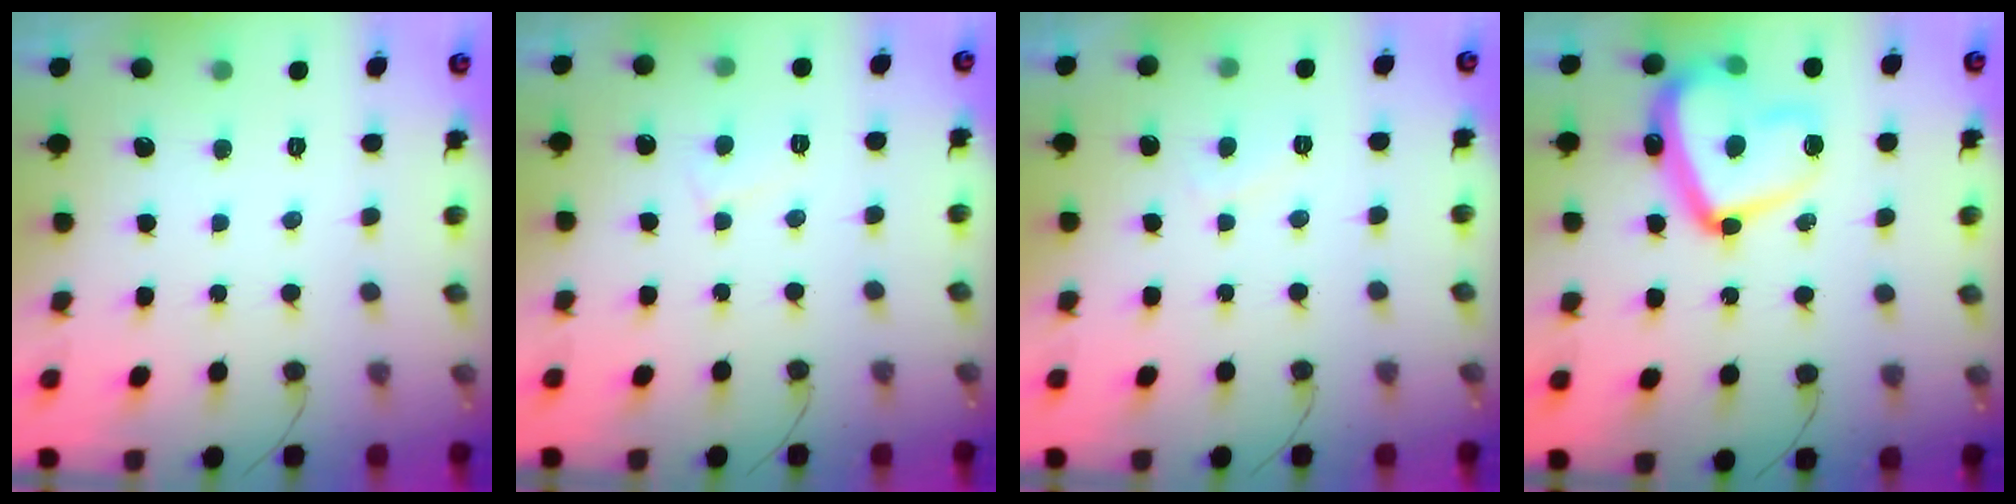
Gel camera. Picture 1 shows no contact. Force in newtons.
{"total": 2.9, "press": 2.9, "slide": 0.3}
{"total": 1.8, "press": 1.7, "slide": 0.6}
{"total": 19.8, "press": 19.7, "slide": 1.7}